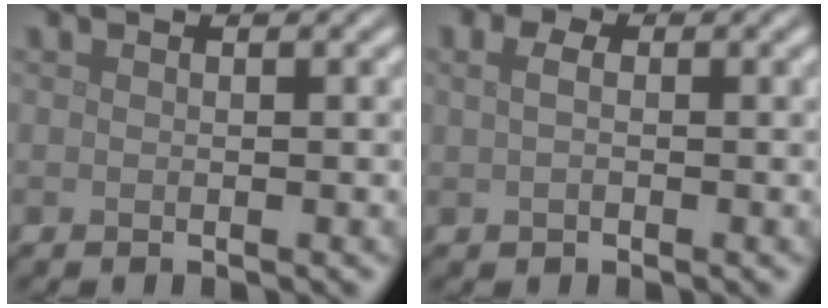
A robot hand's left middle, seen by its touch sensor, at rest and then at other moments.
{"total": 3.3, "force": [1.0, 2.4, 2.1], "torque": [-0.029, 0.019, -0.010]}